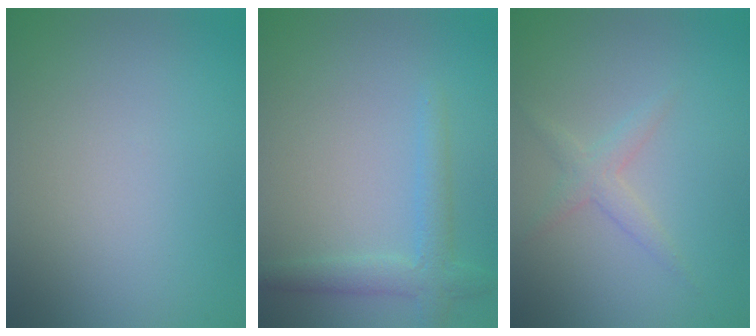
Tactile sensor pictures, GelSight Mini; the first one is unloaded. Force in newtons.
{"total": 2.7, "press": 2.7, "slide": 0.1}
{"total": 1.7, "press": 1.7, "slide": 0.1}